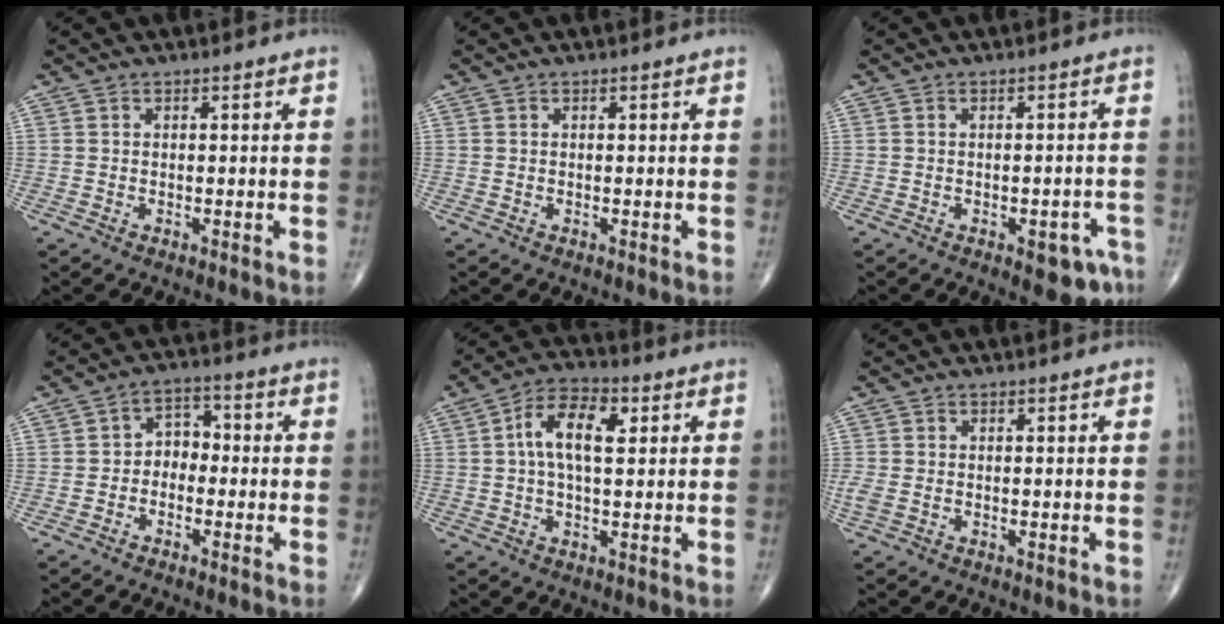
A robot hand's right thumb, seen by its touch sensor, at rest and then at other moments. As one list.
[{"total": 0.0}, {"total": 5.8, "force": [-3.2, 2.7, 4.1], "torque": [-0.029, 0.017, -0.032]}, {"total": 4.5, "force": [-1.2, 3.5, 2.6], "torque": [-0.016, 0.028, -0.037]}, {"total": 9.8, "force": [2.2, 5.0, 8.1], "torque": [-0.140, 0.020, 0.031]}, {"total": 2.2, "force": [-0.3, 1.6, 1.6], "torque": [-0.052, -0.003, -0.007]}]